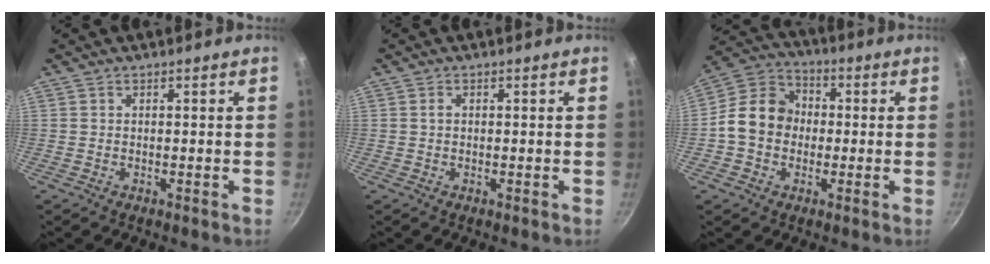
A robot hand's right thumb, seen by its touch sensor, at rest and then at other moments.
{"total": 0.7, "force": [0.1, 0.6, 0.4], "torque": [-0.008, 0.004, 0.002]}
{"total": 11.7, "force": [-0.7, 9.7, 6.5], "torque": [-0.077, 0.030, -0.036]}